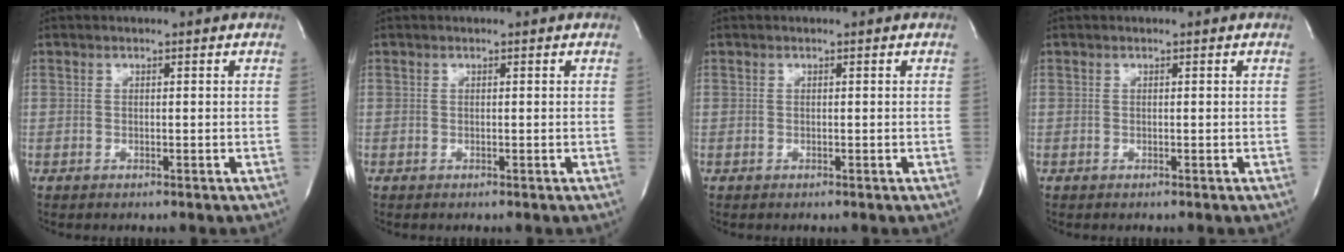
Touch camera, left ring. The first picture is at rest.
{"total": 0.0}
{"total": 0.0}
{"total": 0.0}